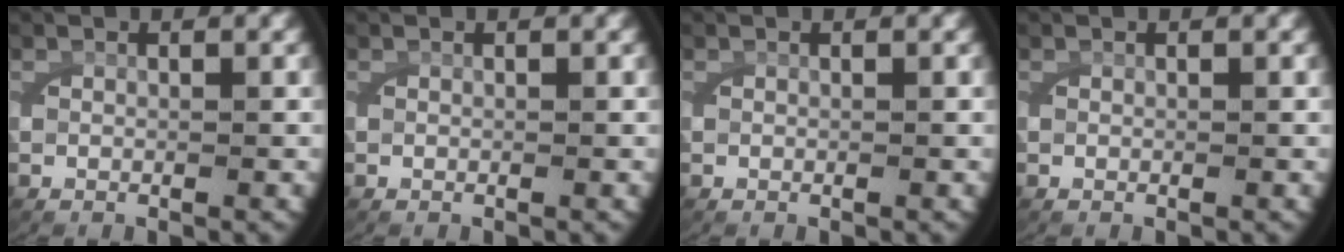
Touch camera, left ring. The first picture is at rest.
{"total": 0.0}
{"total": 0.0}
{"total": 0.0}